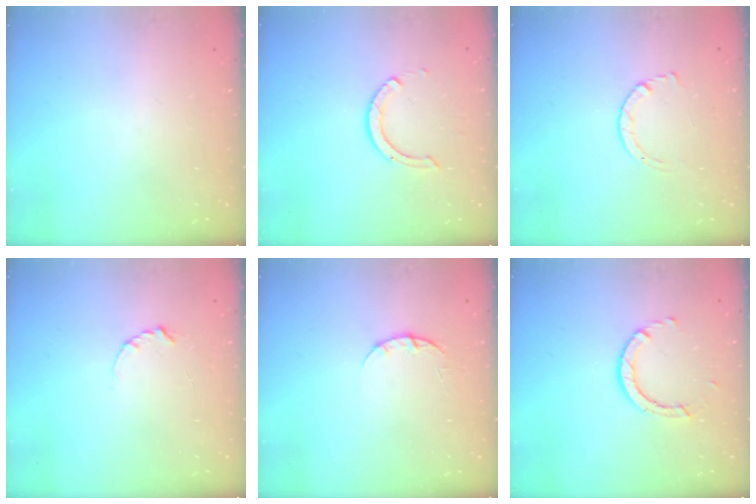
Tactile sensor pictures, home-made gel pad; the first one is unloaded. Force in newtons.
{"total": 7.0, "press": 6.9, "slide": 0.8}
{"total": 2.7, "press": 2.7, "slide": 0.3}
{"total": 2.9, "press": 2.9, "slide": 0.3}
{"total": 2.3, "press": 2.3, "slide": 0.3}
{"total": 3.1, "press": 3.1, "slide": 0.1}